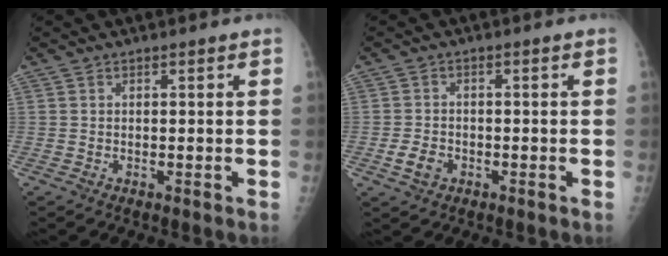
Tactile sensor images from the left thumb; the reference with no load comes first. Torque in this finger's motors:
{"motor_torque": [-0.42, 0.46, 0.16, -0.03, 0.00]}